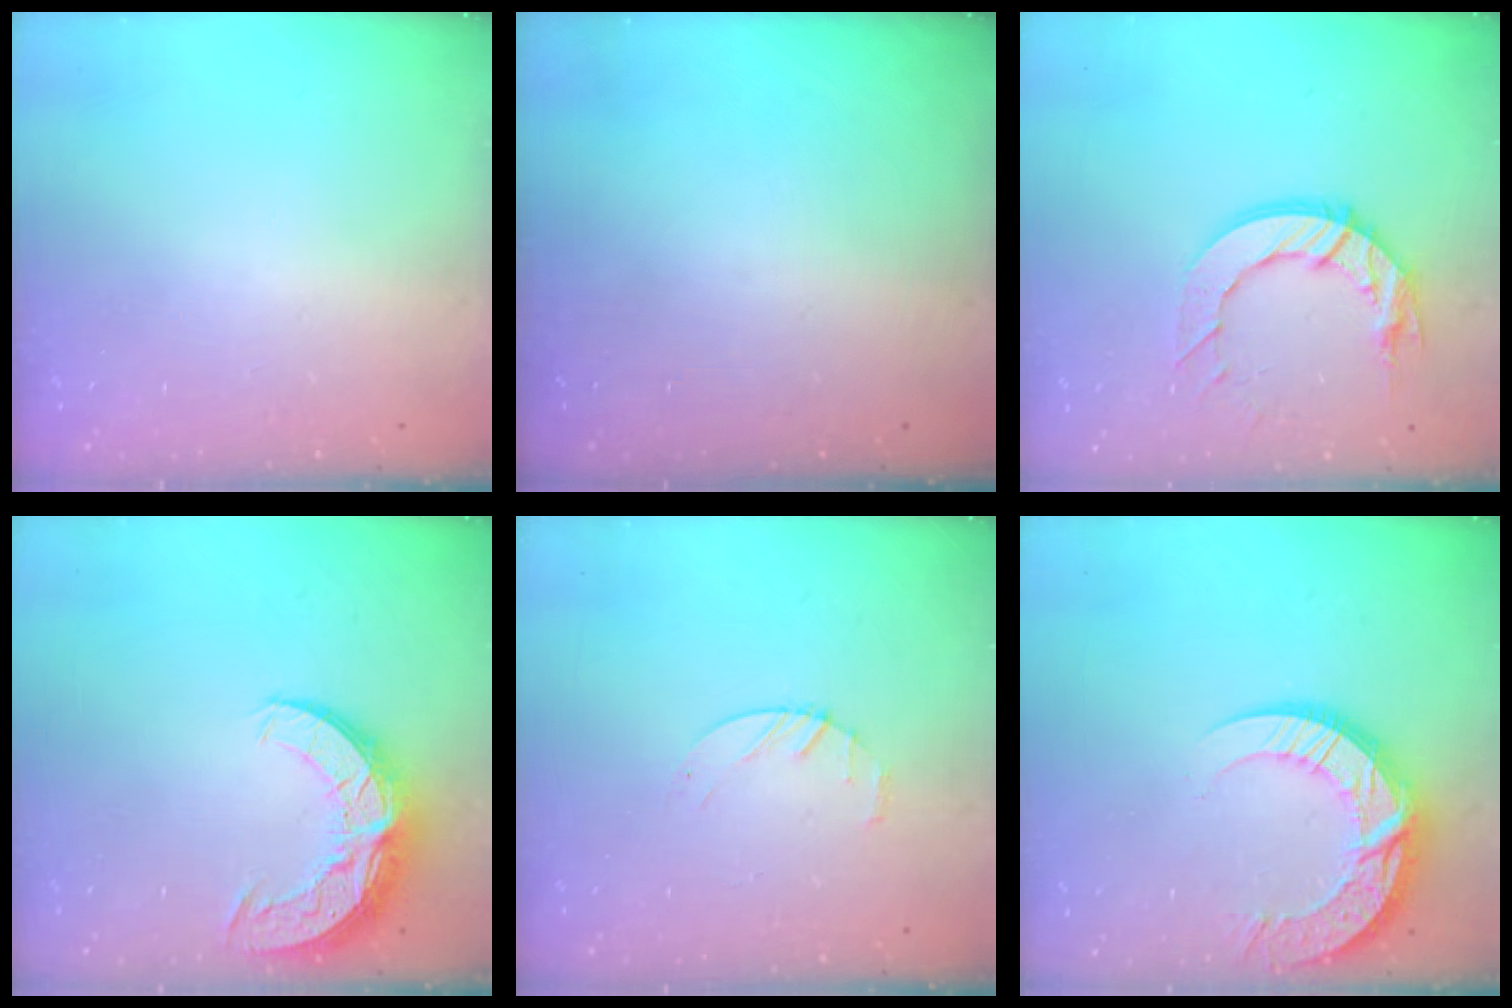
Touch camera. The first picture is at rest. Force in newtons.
{"total": 0.0}
{"total": 12.1, "press": 12.1, "slide": 0.8}
{"total": 11.0, "press": 10.9, "slide": 0.8}
{"total": 2.4, "press": 2.3, "slide": 0.3}
{"total": 15.3, "press": 15.2, "slide": 1.4}